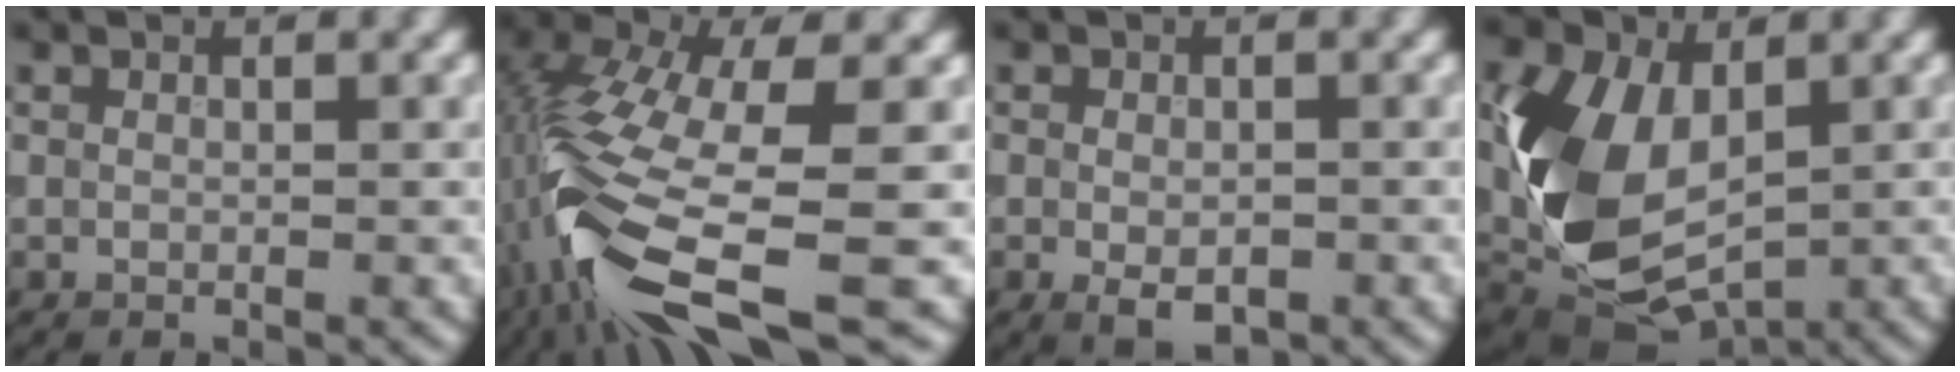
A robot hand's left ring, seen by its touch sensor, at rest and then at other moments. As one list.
[{"total": 13.9, "force": [-5.3, 5.2, 11.8], "torque": [-0.265, -0.024, -0.091]}, {"total": 2.7, "force": [-0.8, 1.6, 2.1], "torque": [-0.034, -0.007, -0.012]}, {"total": 11.2, "force": [0.3, 7.2, 8.6], "torque": [-0.206, -0.016, 0.003]}]